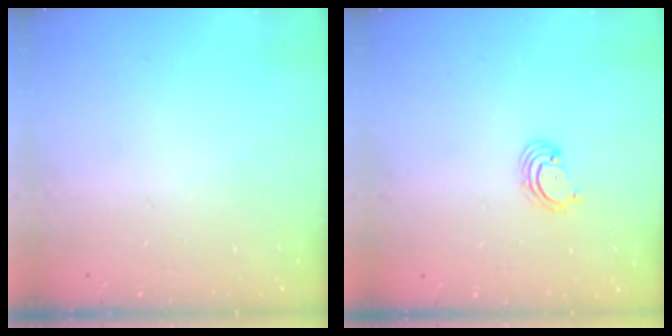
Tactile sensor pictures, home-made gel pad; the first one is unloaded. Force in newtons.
{"total": 2.6, "press": 2.6, "slide": 0.3}